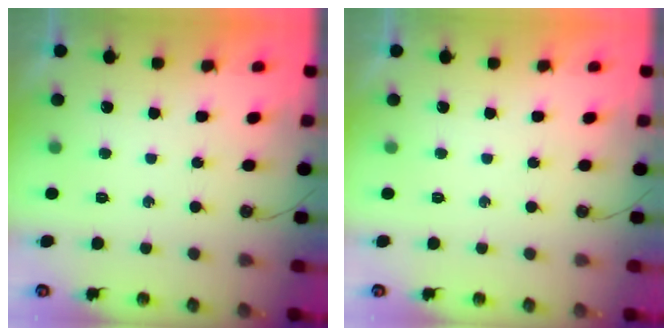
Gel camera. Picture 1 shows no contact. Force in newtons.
{"total": 0.0}